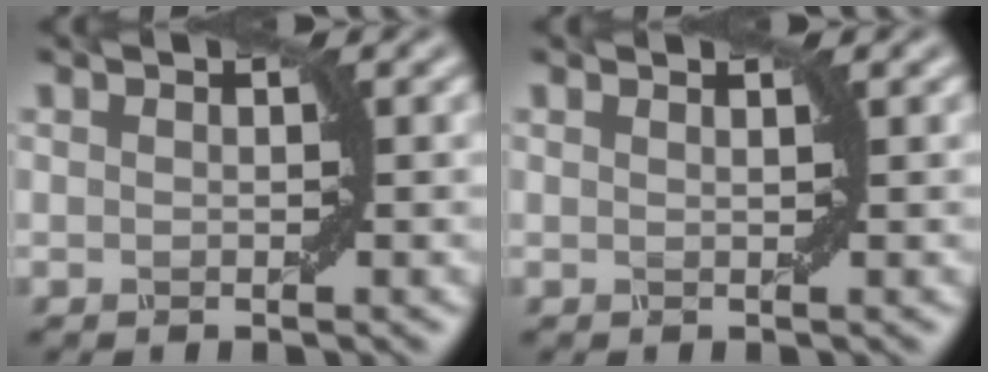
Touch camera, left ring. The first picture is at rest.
{"total": 0.9, "force": [0.5, 0.5, 0.5], "torque": [0.002, -0.008, -0.004]}